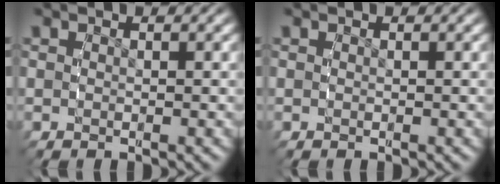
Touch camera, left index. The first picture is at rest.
{"total": 0.0}